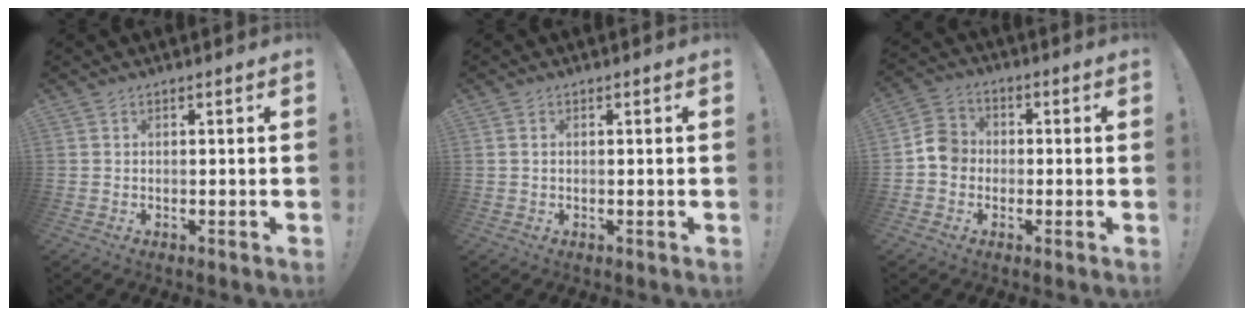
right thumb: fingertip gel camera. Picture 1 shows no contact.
{"total": 0.7, "force": [0.2, 0.5, 0.4], "torque": [-0.012, 0.004, 0.004]}
{"total": 7.6, "force": [-1.6, 6.7, 3.0], "torque": [-0.040, 0.027, -0.028]}